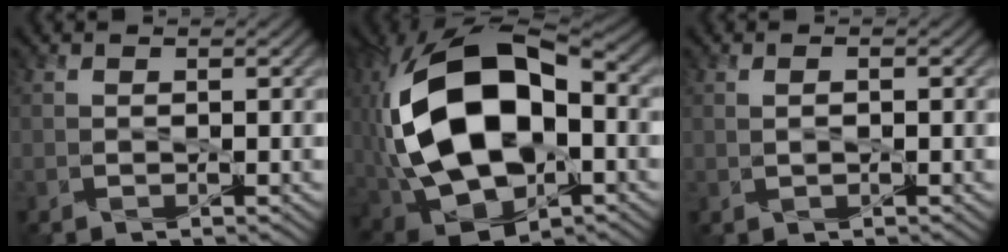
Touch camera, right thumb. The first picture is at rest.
{"total": 21.0, "force": [0.1, 12.3, 17.0], "torque": [-0.358, -0.002, 0.002]}
{"total": 0.9, "force": [0.1, 0.4, 0.8], "torque": [-0.006, 0.005, 0.003]}